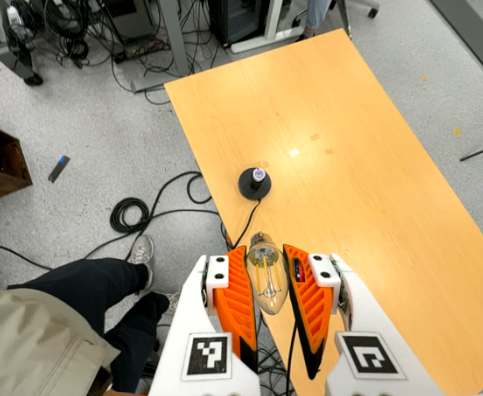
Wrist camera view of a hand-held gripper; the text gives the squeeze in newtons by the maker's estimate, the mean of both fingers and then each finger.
{"total": 21.2, "left": 23.9, "right": 18.6}